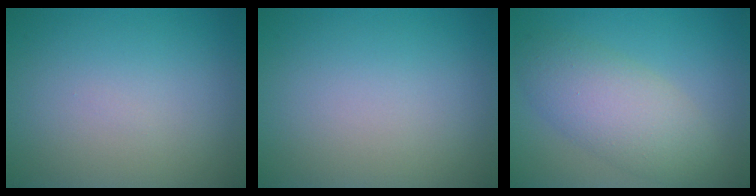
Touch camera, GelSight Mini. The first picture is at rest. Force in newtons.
{"total": 0.0}
{"total": 5.3, "press": 5.3, "slide": 0.2}